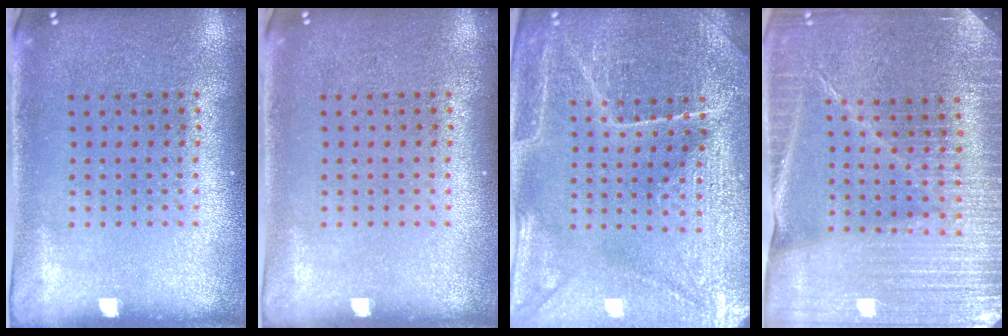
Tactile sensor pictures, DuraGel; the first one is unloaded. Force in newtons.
{"total": 0.0}
{"total": 4.3, "press": 4.2, "slide": 1.0}
{"total": 4.3, "press": 4.0, "slide": 1.5}